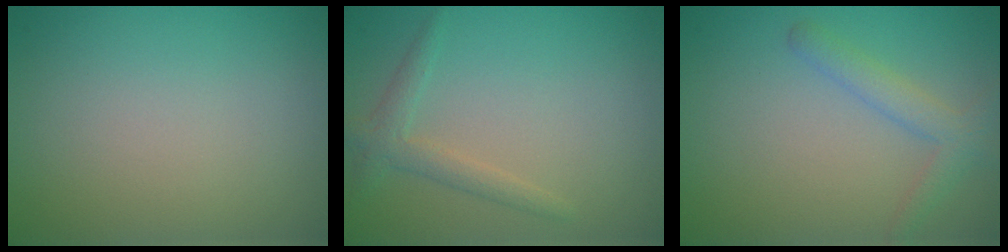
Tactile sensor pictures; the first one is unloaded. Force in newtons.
{"total": 1.8, "press": 1.8, "slide": 0.1}
{"total": 2.3, "press": 2.3, "slide": 0.1}